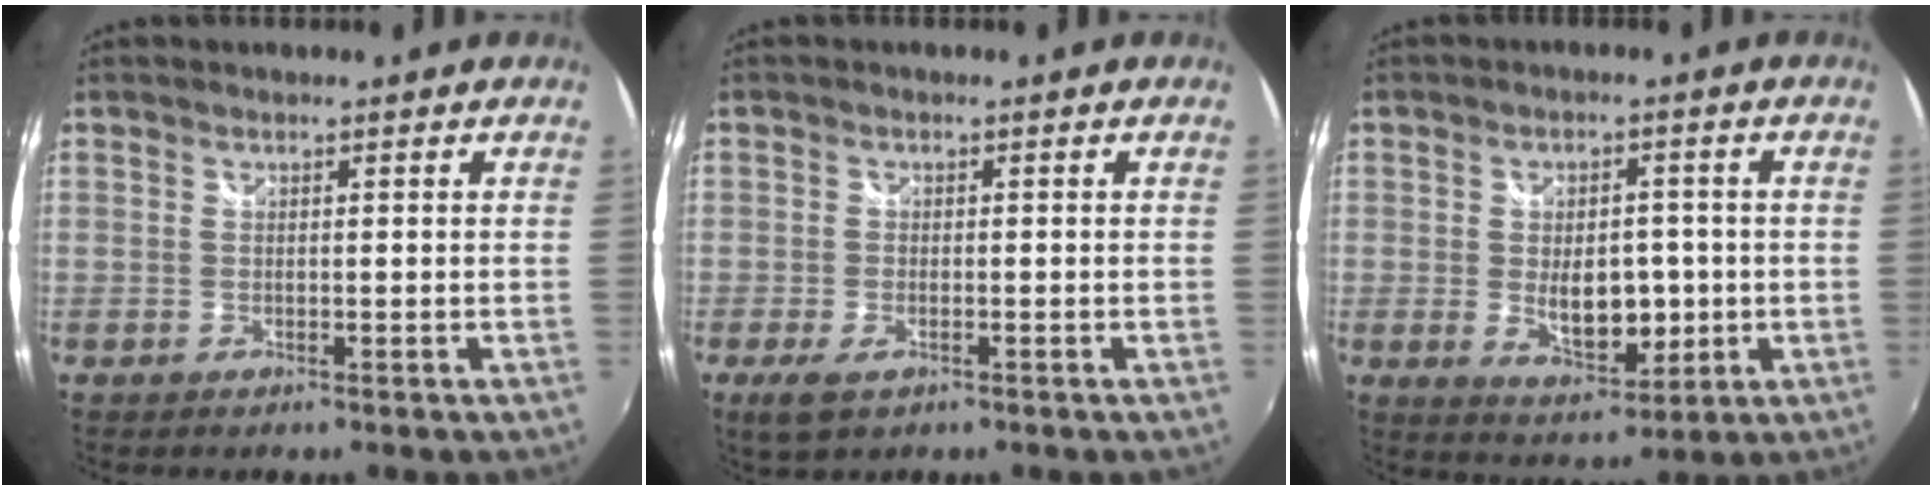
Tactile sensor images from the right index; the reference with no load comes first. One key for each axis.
{"total": 4.1, "fx": -2.1, "fy": 1.9, "fz": 2.9, "tx": -0.068, "ty": -0.008, "tz": -0.036}
{"total": 9.1, "fx": -1.1, "fy": 5.3, "fz": 7.3, "tx": -0.125, "ty": -0.010, "tz": -0.005}